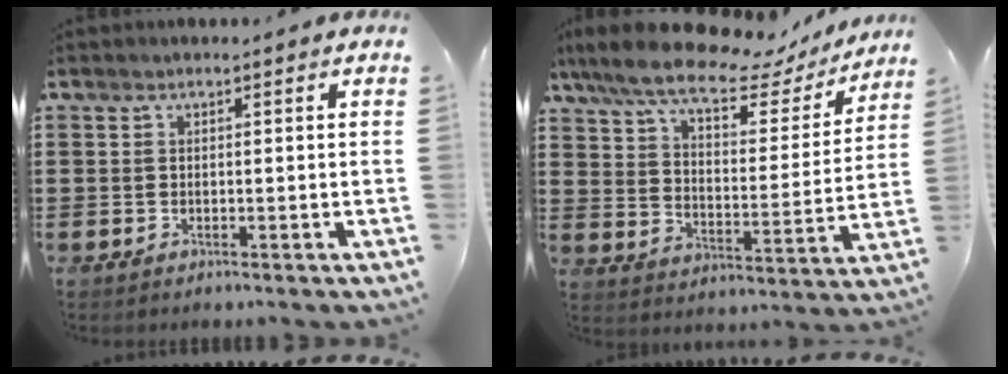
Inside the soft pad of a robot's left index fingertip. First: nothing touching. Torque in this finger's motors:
{"motor_torque": [2.14, 0.00, 0.93, 0.21]}